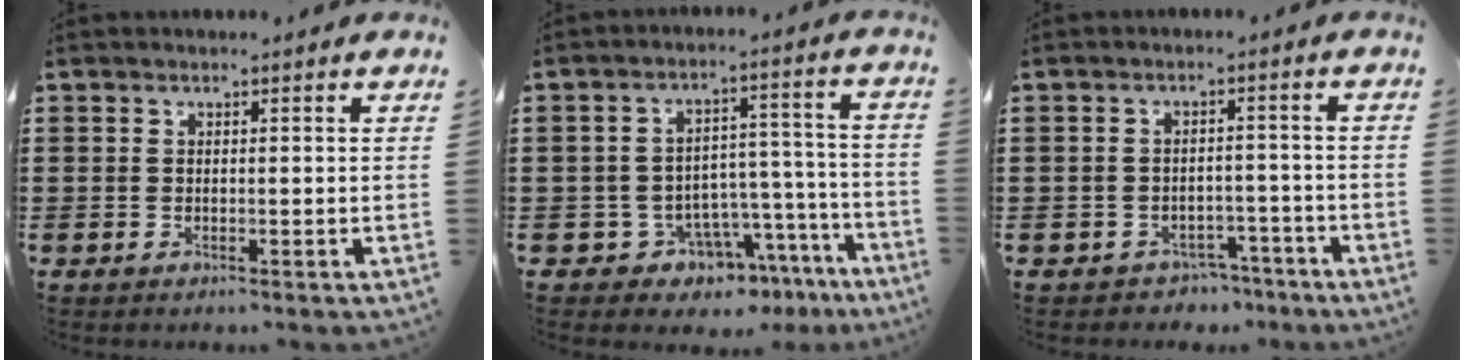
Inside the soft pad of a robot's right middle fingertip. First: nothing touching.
{"total": 7.0, "force": [-6.0, 3.4, 1.0], "torque": [-0.018, 0.029, -0.111]}
{"total": 2.7, "force": [-2.5, 0.9, 0.0], "torque": [-0.009, 0.004, -0.055]}